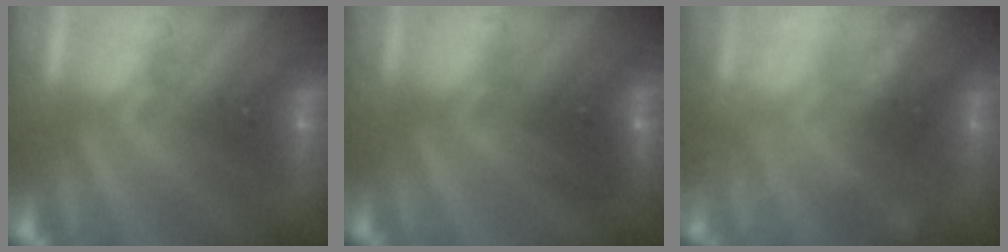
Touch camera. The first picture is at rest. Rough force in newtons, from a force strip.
{"total": 2.8}
{"total": 1.6}